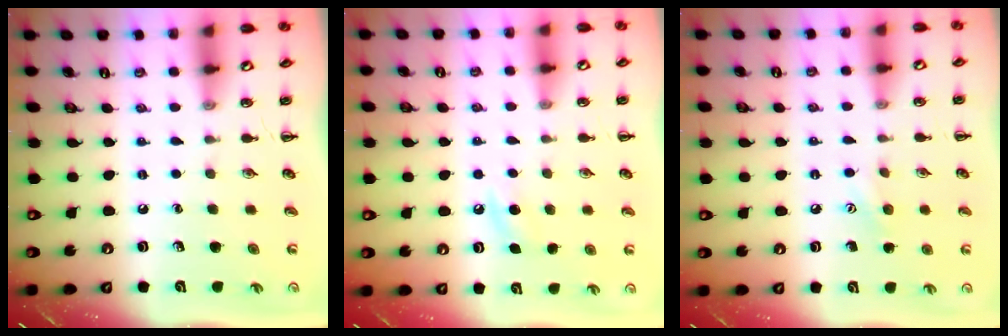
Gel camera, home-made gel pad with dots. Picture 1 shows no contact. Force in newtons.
{"total": 5.5, "press": 5.3, "slide": 1.7}
{"total": 6.8, "press": 6.6, "slide": 1.7}